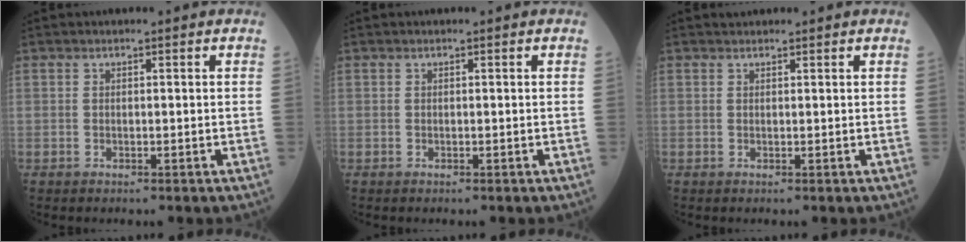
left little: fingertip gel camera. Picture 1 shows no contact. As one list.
[{"total": 0.0}, {"total": 0.7, "force": [0.7, 0.2, 0.0], "torque": [-0.009, 0.008, 0.013]}]